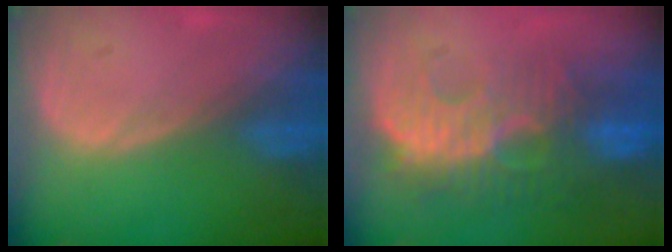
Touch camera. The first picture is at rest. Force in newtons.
{"total": 10.4, "press": 9.8, "slide": 3.4}